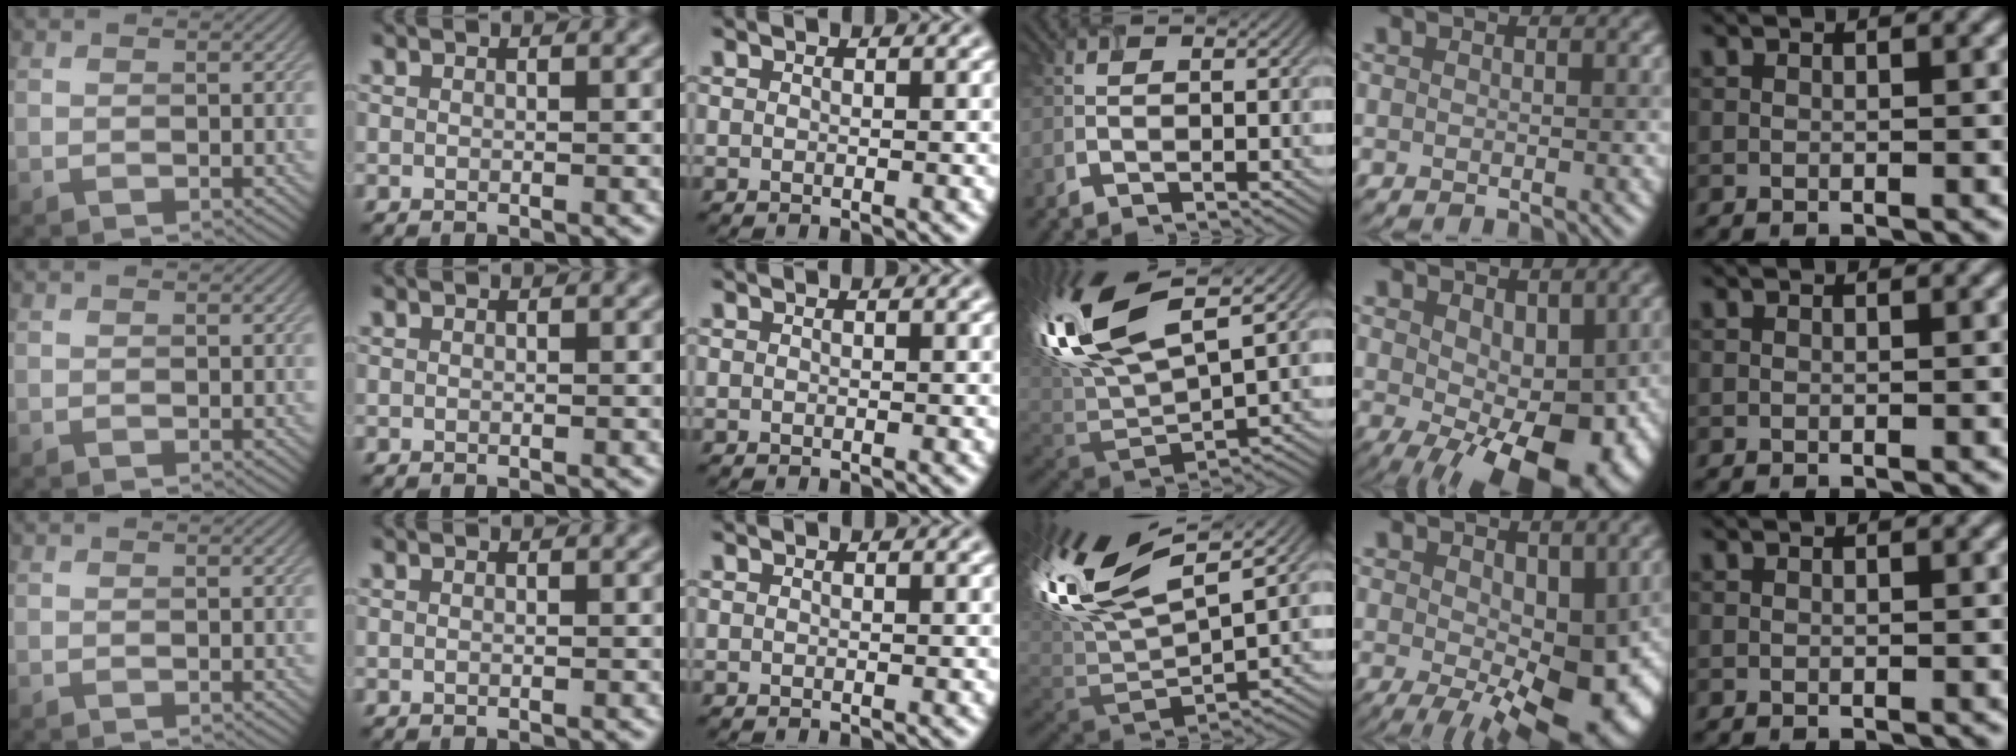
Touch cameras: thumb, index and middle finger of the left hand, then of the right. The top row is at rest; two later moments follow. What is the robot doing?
{"motion": "close", "object": "airpods case & airpods"}